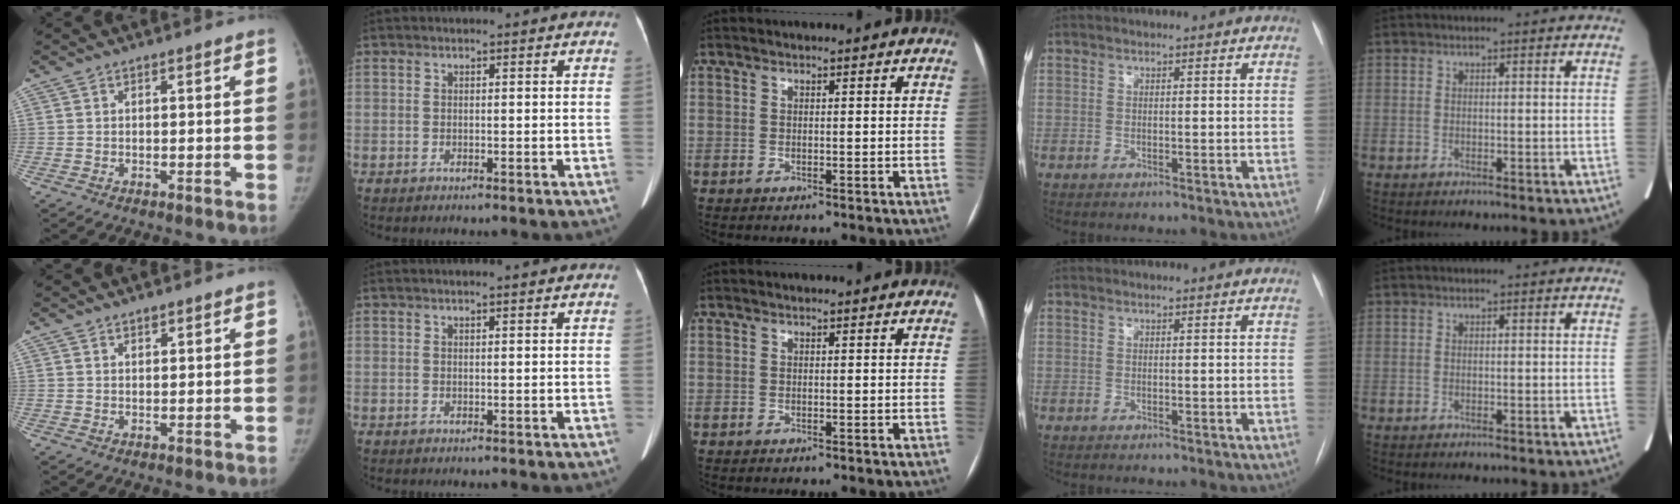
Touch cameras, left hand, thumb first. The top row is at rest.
{"thumb": {"total": 1.3, "force": [1.0, 0.5, 0.5], "torque": [-0.002, -0.007, 0.017]}, "index": {"total": 2.3, "force": [1.9, 0.0, 1.2], "torque": [-0.014, 0.020, 0.025]}}